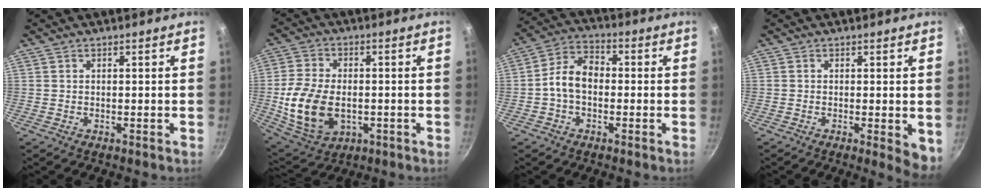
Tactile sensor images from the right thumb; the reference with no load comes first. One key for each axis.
{"total": 14.3, "fx": -2.2, "fy": 9.4, "fz": 10.6, "tx": -0.196, "ty": 0.004, "tz": -0.028}
{"total": 7.9, "fx": -0.9, "fy": 5.5, "fz": 5.6, "tx": -0.083, "ty": 0.032, "tz": -0.033}
{"total": 4.6, "fx": -0.6, "fy": 1.6, "fz": 4.2, "tx": -0.046, "ty": -0.008, "tz": -0.008}